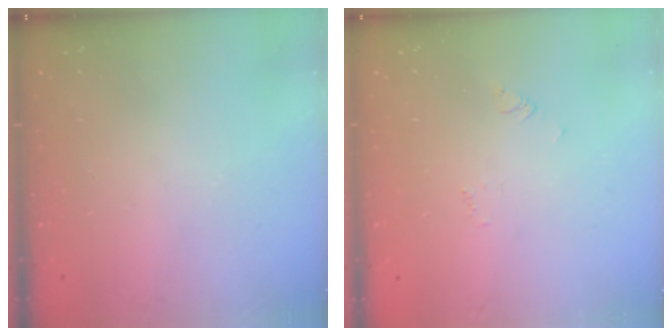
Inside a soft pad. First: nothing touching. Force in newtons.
{"total": 2.7, "press": 2.7, "slide": 0.2}